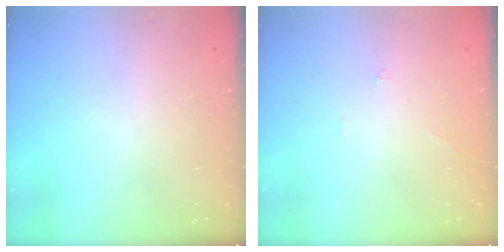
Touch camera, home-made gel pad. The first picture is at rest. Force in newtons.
{"total": 0.0}